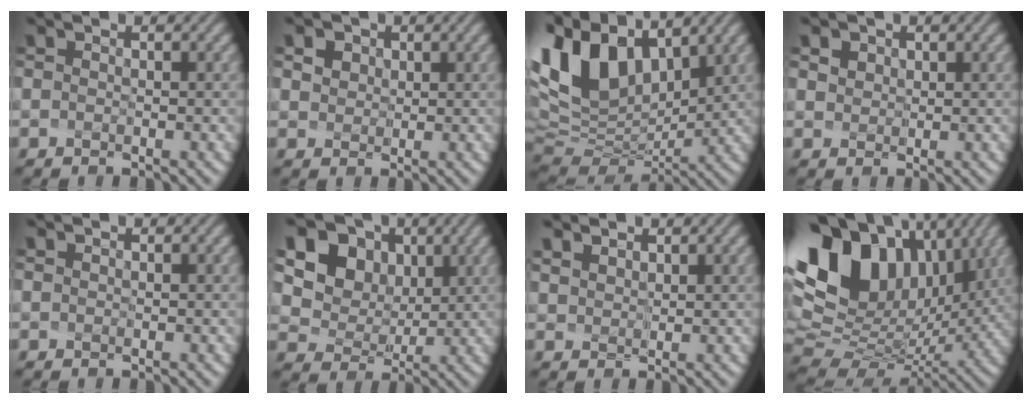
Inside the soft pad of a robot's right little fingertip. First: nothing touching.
{"total": 4.9, "force": [2.6, 3.6, 2.2], "torque": [-0.054, 0.010, 0.042]}
{"total": 10.5, "force": [5.1, 6.2, 6.8], "torque": [-0.160, 0.013, 0.109]}
{"total": 3.7, "force": [2.1, 2.7, 1.6], "torque": [-0.045, 0.009, 0.036]}
{"total": 0.0}
{"total": 11.3, "force": [5.2, 8.8, 4.7], "torque": [-0.122, 0.004, 0.118]}
{"total": 2.8, "force": [2.2, 1.5, 0.9], "torque": [-0.046, 0.006, 0.054]}
{"total": 15.2, "force": [5.9, 10.0, 9.8], "torque": [-0.207, 0.026, 0.120]}